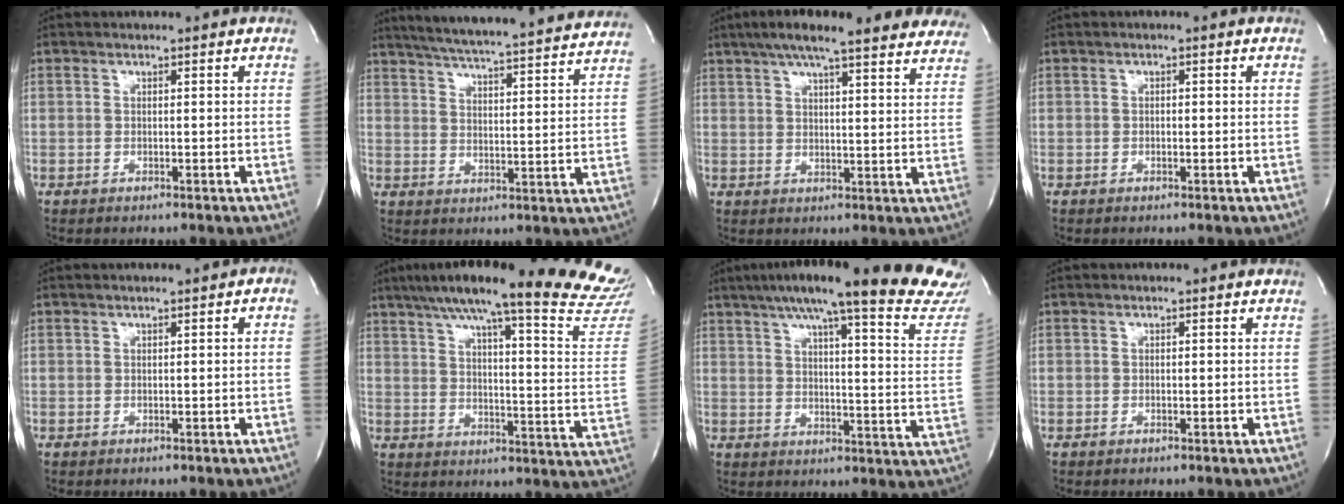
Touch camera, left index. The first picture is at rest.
{"total": 26.2, "force": [23.9, 1.4, 10.6], "torque": [-0.177, -0.027, 0.304]}
{"total": 21.2, "force": [17.3, 3.9, 11.7], "torque": [-0.175, 0.034, 0.213]}
{"total": 0.6, "force": [-0.1, 0.3, 0.4], "torque": [-0.008, 0.000, -0.003]}
{"total": 1.0, "force": [0.0, 0.4, 1.0], "torque": [-0.009, 0.006, -0.003]}
{"total": 29.9, "force": [26.5, 0.7, 13.9], "torque": [-0.193, -0.086, 0.324]}
{"total": 29.1, "force": [24.4, 1.6, 15.6], "torque": [-0.199, -0.055, 0.298]}
{"total": 0.0}